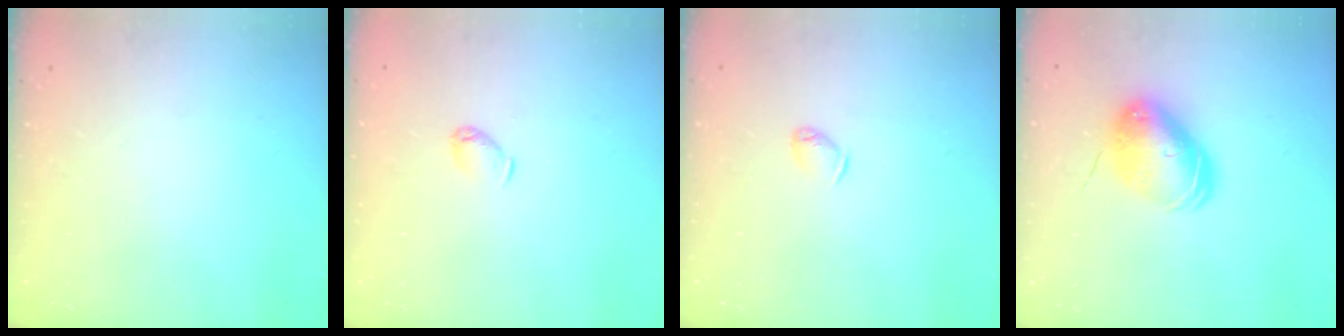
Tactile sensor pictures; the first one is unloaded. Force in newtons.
{"total": 3.7, "press": 3.7, "slide": 0.7}
{"total": 3.1, "press": 3.1, "slide": 0.5}
{"total": 9.1, "press": 9.0, "slide": 1.5}